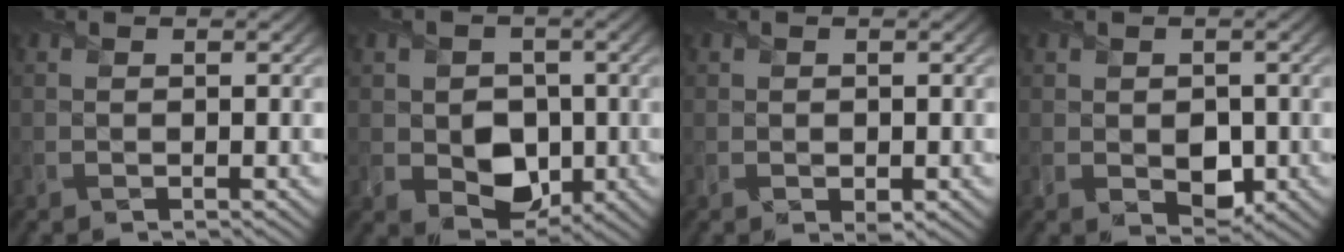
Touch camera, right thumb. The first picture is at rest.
{"total": 6.2, "force": [-0.5, 5.1, 3.5], "torque": [-0.073, -0.018, -0.009]}
{"total": 0.9, "force": [-0.1, 0.7, 0.6], "torque": [-0.009, -0.004, 0.000]}
{"total": 3.0, "force": [-0.3, 2.3, 1.9], "torque": [-0.038, -0.015, 0.002]}